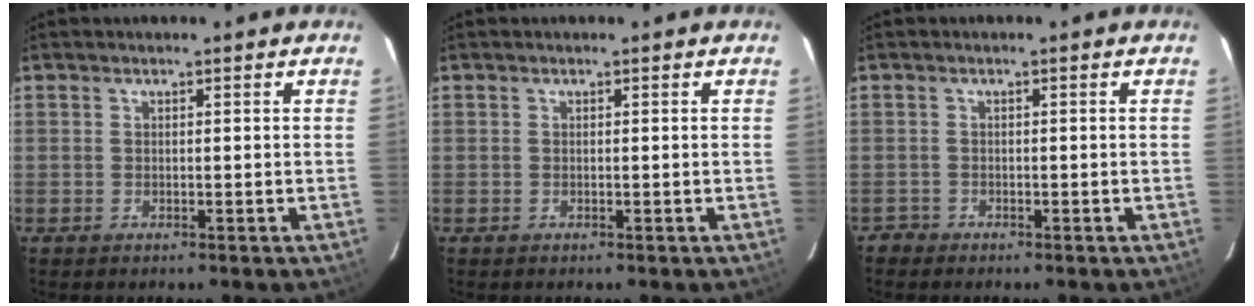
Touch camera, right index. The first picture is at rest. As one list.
[{"total": 0.0}, {"total": 1.4, "force": [-1.2, 0.8, -0.2], "torque": [-0.001, 0.005, -0.023]}]